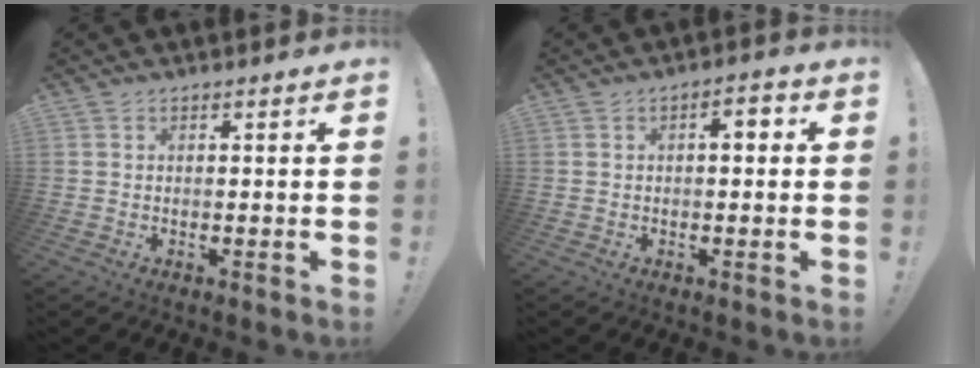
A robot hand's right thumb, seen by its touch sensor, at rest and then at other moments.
{"total": 3.5, "force": [0.1, 1.7, 3.1], "torque": [-0.039, 0.005, -0.005]}